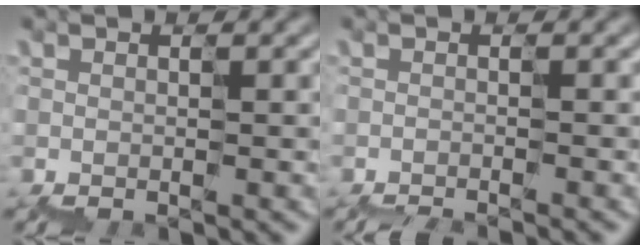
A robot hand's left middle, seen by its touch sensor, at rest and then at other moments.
{"total": 1.3, "force": [-1.2, -0.3, -0.3], "torque": [0.001, -0.015, -0.024]}